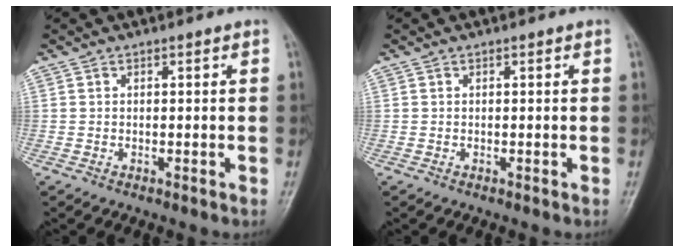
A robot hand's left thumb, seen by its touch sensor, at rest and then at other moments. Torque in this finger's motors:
{"motor_torque": [-0.06, -0.03, -0.08, -0.01, -0.01]}